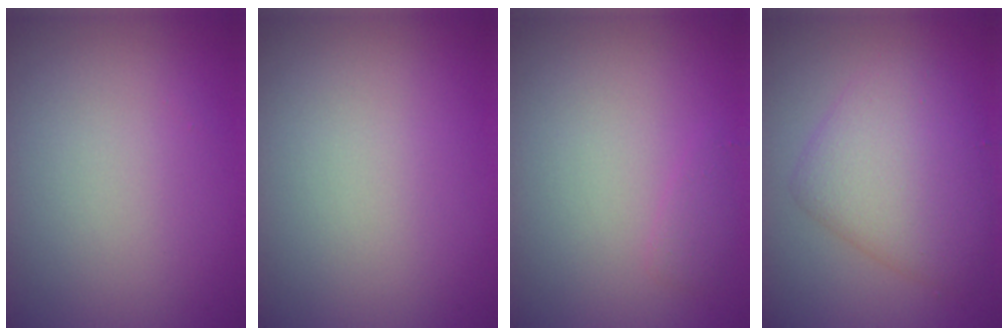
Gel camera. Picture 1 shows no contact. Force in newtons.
{"total": 0.0}
{"total": 0.8, "press": 0.8, "slide": 0.1}
{"total": 5.4, "press": 5.4, "slide": 0.1}